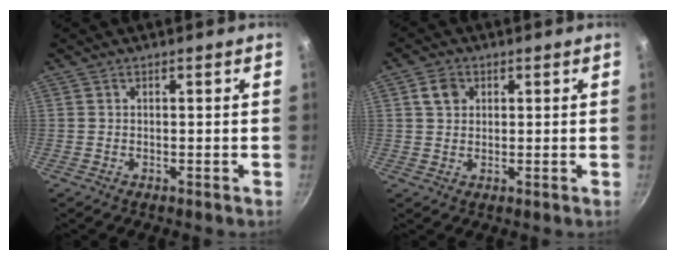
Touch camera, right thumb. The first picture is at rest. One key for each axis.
{"total": 3.7, "fx": 1.3, "fy": 3.0, "fz": 1.8, "tx": -0.018, "ty": 0.003, "tz": 0.020}